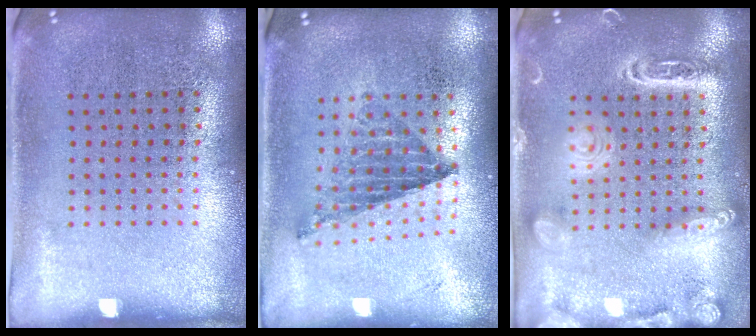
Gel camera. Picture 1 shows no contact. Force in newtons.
{"total": 0.5, "press": 0.5, "slide": 0.1}
{"total": 3.9, "press": 3.8, "slide": 0.4}